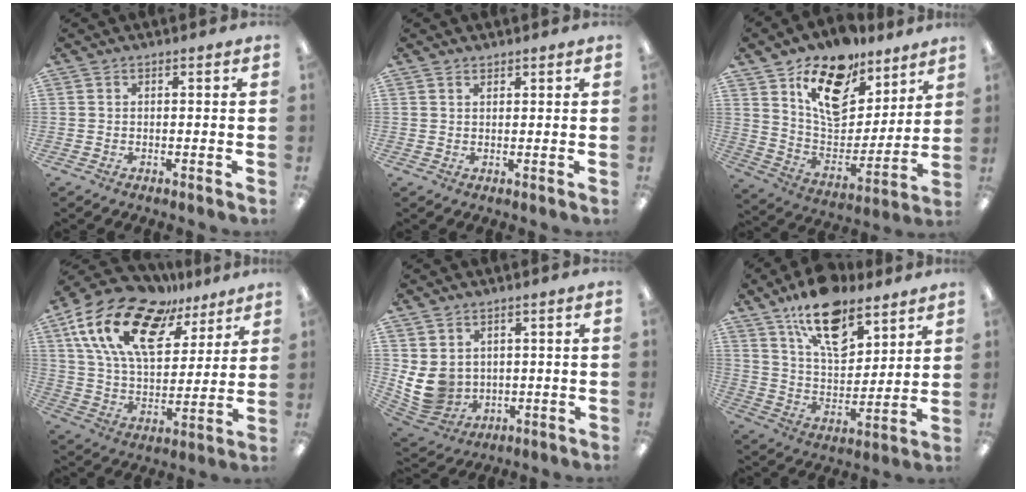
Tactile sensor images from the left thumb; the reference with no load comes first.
{"total": 1.2, "force": [1.1, 0.6, 0.2], "torque": [-0.005, 0.000, 0.020]}
{"total": 17.9, "force": [11.4, 10.6, 8.8], "torque": [-0.146, -0.066, 0.206]}
{"total": 21.4, "force": [12.9, 10.9, 13.2], "torque": [-0.257, -0.067, 0.229]}
{"total": 9.1, "force": [1.6, 7.9, 4.3], "torque": [-0.113, -0.015, 0.036]}
{"total": 17.1, "force": [11.6, 8.2, 9.5], "torque": [-0.150, -0.058, 0.203]}